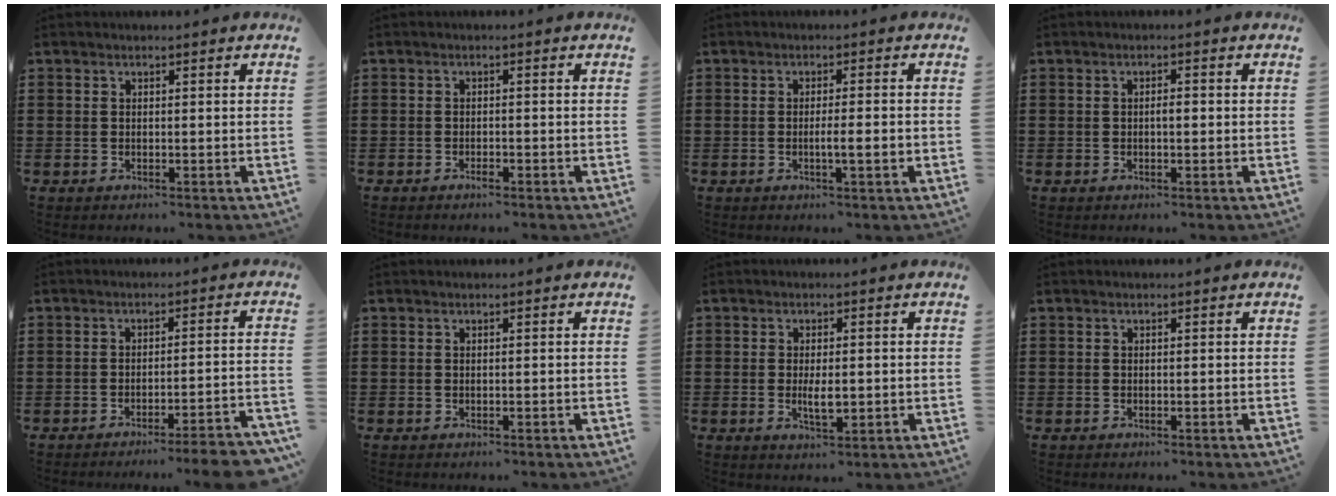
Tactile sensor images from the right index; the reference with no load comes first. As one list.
[{"total": 1.1, "force": [-0.9, 0.3, 0.6], "torque": [-0.013, -0.003, -0.017]}, {"total": 3.1, "force": [-0.8, 0.1, 3.0], "torque": [-0.050, -0.005, -0.016]}, {"total": 1.4, "force": [-0.2, 0.4, 1.3], "torque": [-0.025, 0.001, -0.004]}, {"total": 4.3, "force": [-3.7, -0.4, 2.2], "torque": [-0.036, -0.013, -0.071]}, {"total": 0.0}, {"total": 3.4, "force": [-0.3, 1.2, 3.2], "torque": [-0.057, 0.001, -0.005]}, {"total": 0.0}]